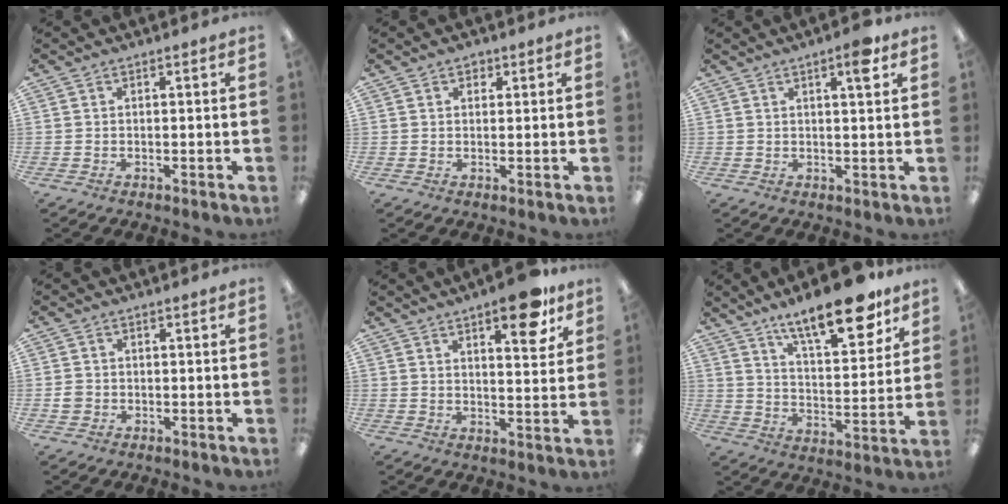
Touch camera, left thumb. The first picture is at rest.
{"total": 1.7, "force": [1.1, 1.2, 0.6], "torque": [-0.005, 0.000, 0.018]}
{"total": 4.8, "force": [2.8, 0.8, 3.8], "torque": [-0.059, -0.007, 0.042]}
{"total": 1.8, "force": [-0.3, 1.7, 0.5], "torque": [-0.009, 0.004, -0.008]}
{"total": 11.0, "force": [7.3, 3.4, 7.5], "torque": [-0.089, -0.040, 0.115]}
{"total": 18.7, "force": [13.4, 6.1, 11.5], "torque": [-0.173, -0.079, 0.217]}